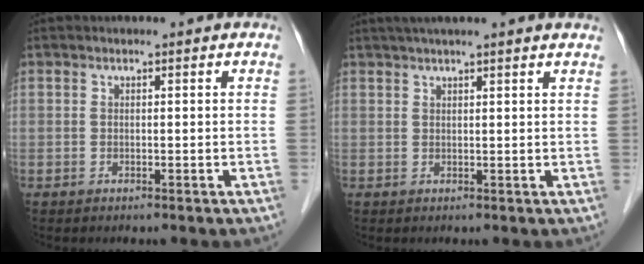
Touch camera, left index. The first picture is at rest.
{"total": 9.5, "force": [8.0, 0.0, 5.2], "torque": [-0.078, 0.035, 0.096]}